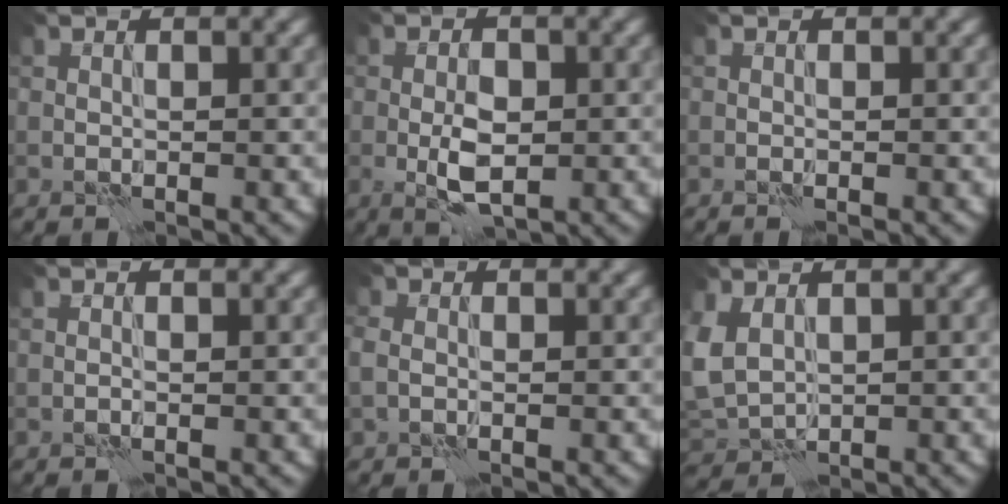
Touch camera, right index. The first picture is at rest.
{"total": 3.7, "force": [-0.7, 1.8, 3.1], "torque": [-0.059, -0.002, -0.013]}
{"total": 0.0}
{"total": 0.0}
{"total": 1.5, "force": [-0.1, 1.2, 0.8], "torque": [-0.019, 0.004, -0.005]}
{"total": 3.8, "force": [0.8, 2.9, 2.3], "torque": [-0.068, 0.000, 0.016]}